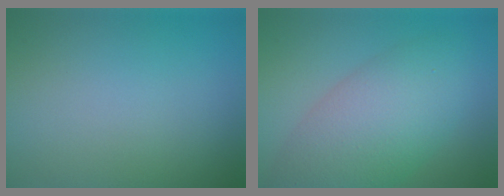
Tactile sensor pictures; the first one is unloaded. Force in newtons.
{"total": 8.0, "press": 8.0, "slide": 0.2}